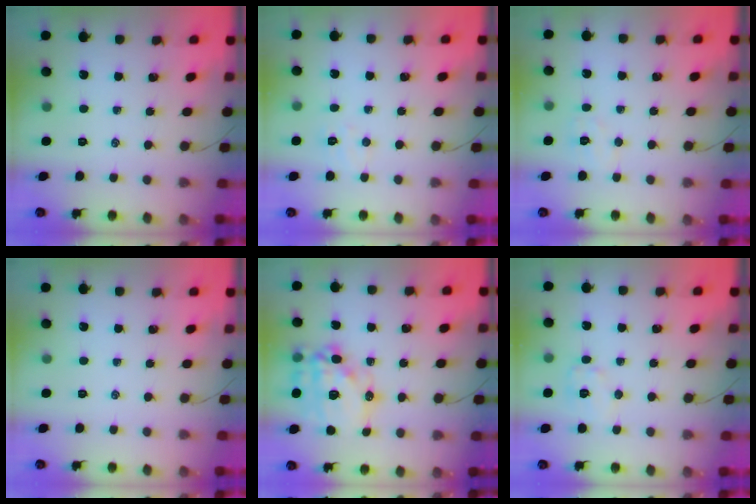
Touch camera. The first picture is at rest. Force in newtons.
{"total": 4.8, "press": 4.6, "slide": 1.1}
{"total": 4.2, "press": 4.1, "slide": 0.9}
{"total": 0.0}
{"total": 18.4, "press": 18.1, "slide": 3.4}
{"total": 6.9, "press": 6.9, "slide": 0.4}